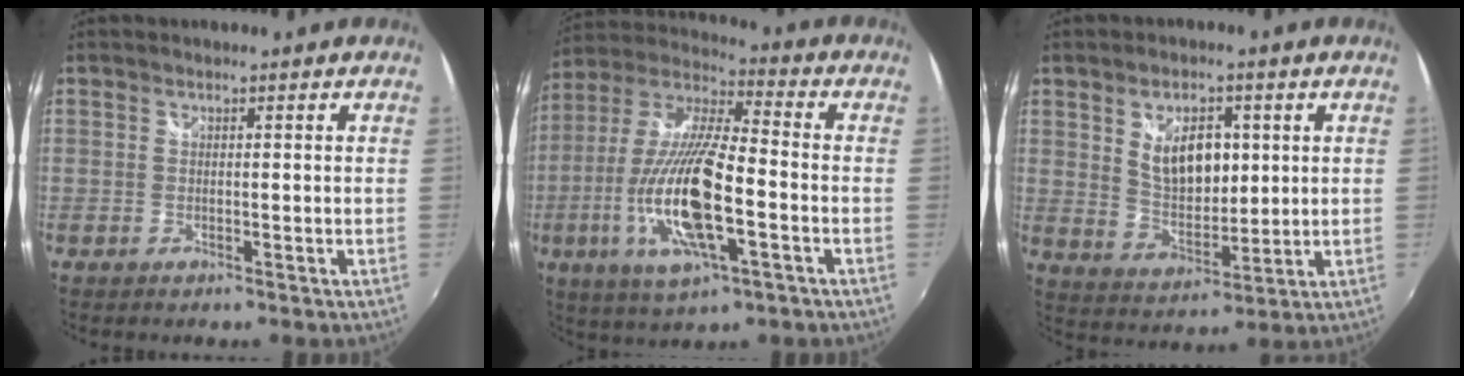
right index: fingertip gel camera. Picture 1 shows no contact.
{"total": 19.9, "force": [-5.7, 5.4, 18.2], "torque": [-0.369, -0.021, -0.108]}
{"total": 9.4, "force": [2.7, 5.3, 7.3], "torque": [-0.121, 0.001, 0.058]}